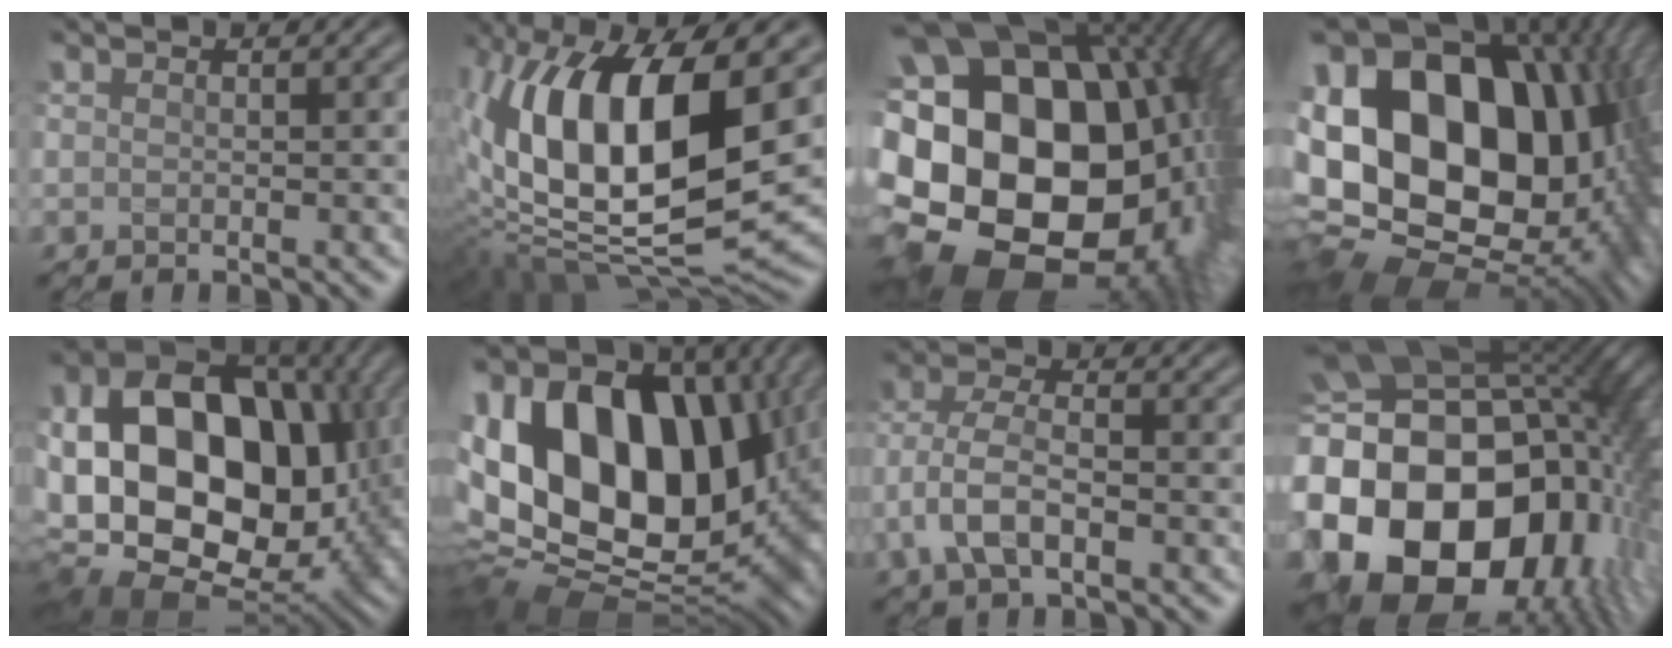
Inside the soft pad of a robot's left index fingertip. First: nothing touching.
{"total": 15.1, "force": [2.4, 6.8, 13.3], "torque": [-0.253, -0.008, 0.036]}
{"total": 23.1, "force": [0.0, 16.7, 16.0], "torque": [-0.309, -0.039, 0.005]}
{"total": 22.6, "force": [3.0, 15.8, 15.9], "torque": [-0.316, 0.007, 0.077]}
{"total": 21.0, "force": [0.4, 14.7, 15.0], "torque": [-0.291, -0.005, 0.031]}
{"total": 17.4, "force": [4.0, 11.2, 12.7], "torque": [-0.218, 0.029, 0.062]}
{"total": 5.0, "force": [-1.8, 2.4, 4.0], "torque": [-0.090, 0.008, -0.039]}
{"total": 21.8, "force": [-3.3, 16.0, 14.5], "torque": [-0.298, -0.037, -0.044]}